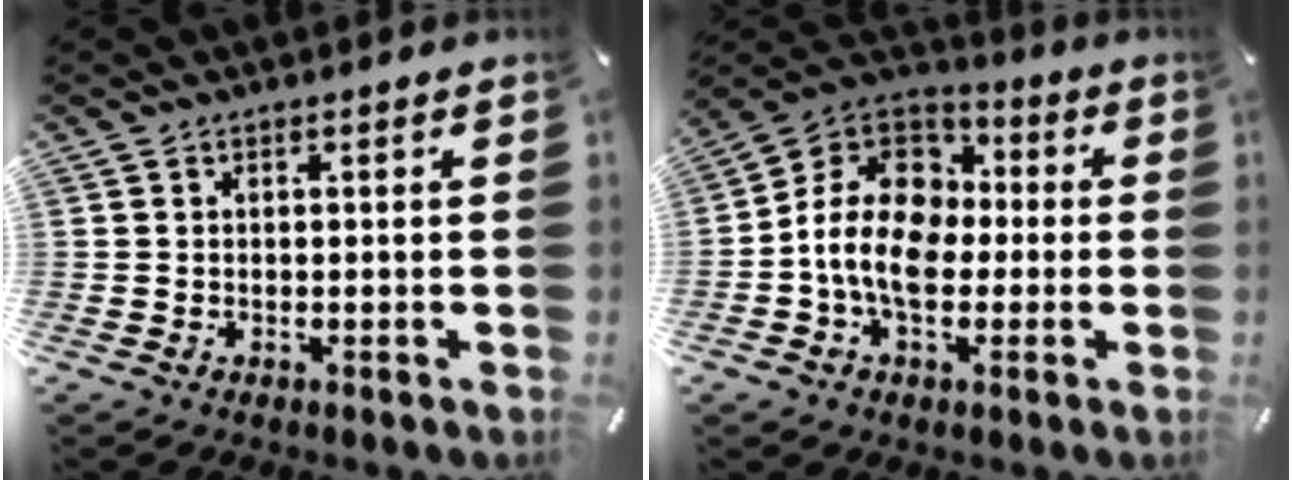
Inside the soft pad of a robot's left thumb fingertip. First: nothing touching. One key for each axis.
{"total": 13.9, "fx": -2.9, "fy": 10.7, "fz": 8.5, "tx": -0.188, "ty": 0.022, "tz": -0.056}